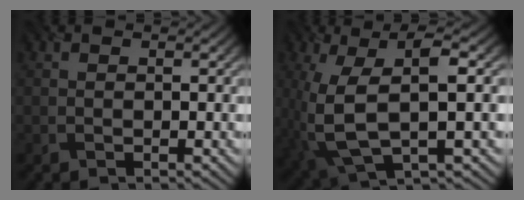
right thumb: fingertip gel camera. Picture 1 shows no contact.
{"total": 10.4, "force": [0.0, 4.0, 9.6], "torque": [-0.215, -0.005, 0.006]}